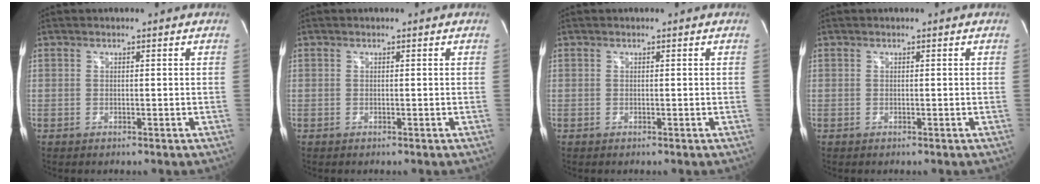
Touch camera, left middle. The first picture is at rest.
{"total": 0.0}
{"total": 0.0}
{"total": 0.0}